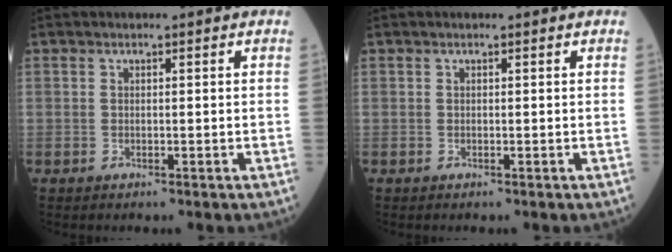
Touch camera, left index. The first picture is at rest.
{"total": 0.0}